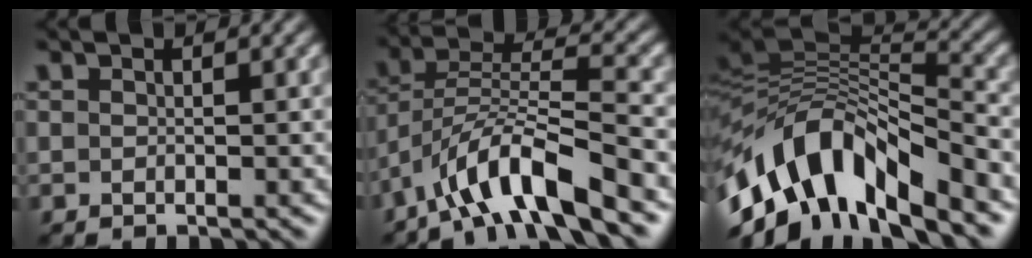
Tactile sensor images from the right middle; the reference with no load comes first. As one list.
[{"total": 7.9, "force": [-5.5, 1.6, 5.4], "torque": [-0.094, 0.007, -0.106]}, {"total": 11.8, "force": [-5.4, 5.5, 8.9], "torque": [-0.159, 0.019, -0.105]}]